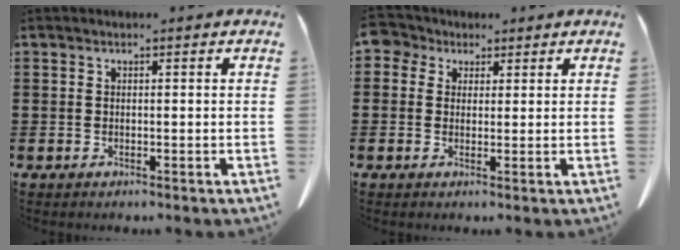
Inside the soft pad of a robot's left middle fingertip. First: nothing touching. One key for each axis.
{"total": 3.1, "fx": 1.8, "fy": 2.4, "fz": 0.7, "tx": -0.029, "ty": 0.011, "tz": 0.032}